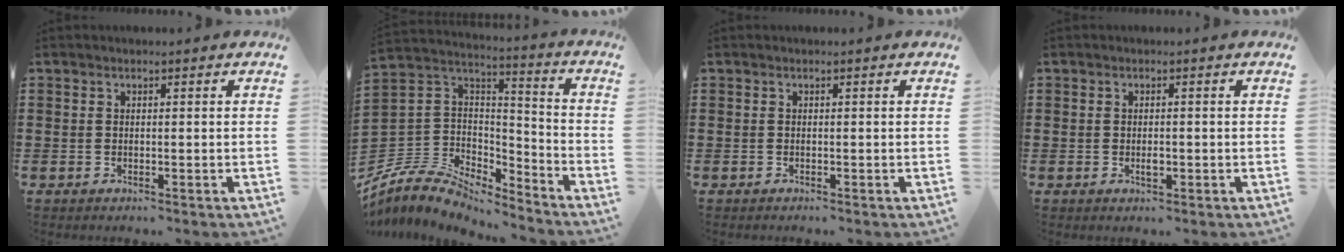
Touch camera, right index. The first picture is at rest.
{"total": 6.8, "force": [-5.5, 3.6, 1.7], "torque": [-0.064, -0.004, -0.112]}
{"total": 0.0}
{"total": 1.6, "force": [-0.2, 0.6, 1.5], "torque": [-0.027, -0.001, -0.004]}